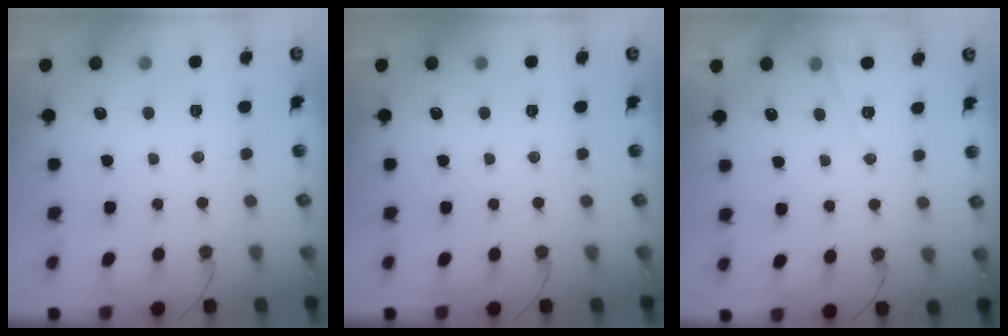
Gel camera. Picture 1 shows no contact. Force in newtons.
{"total": 0.0}
{"total": 5.6, "press": 3.5, "slide": 4.4}